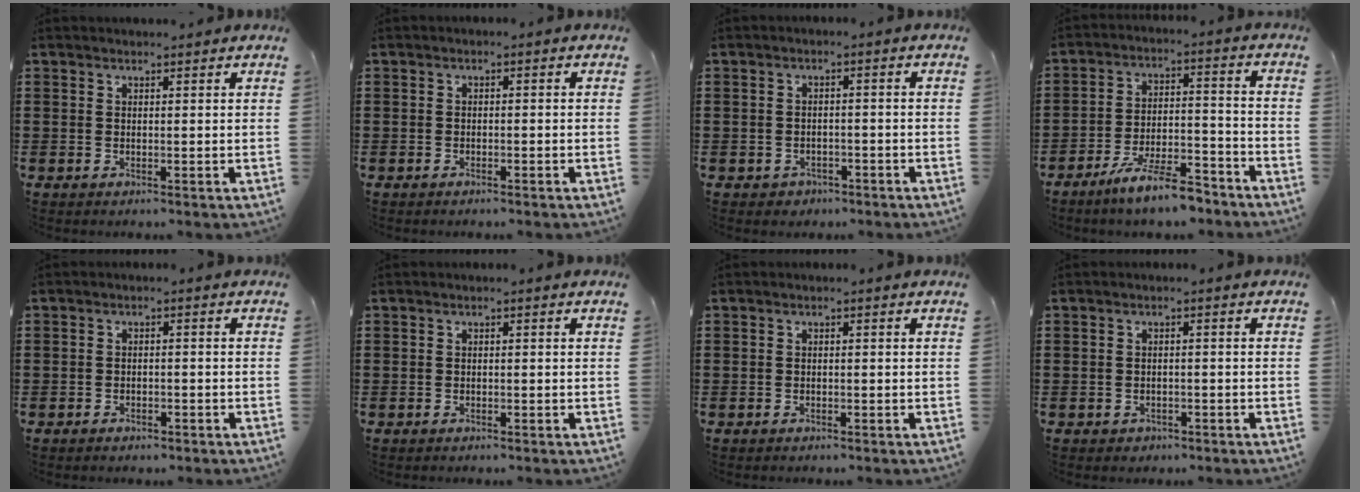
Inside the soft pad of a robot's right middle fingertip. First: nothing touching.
{"total": 0.0}
{"total": 1.1, "force": [-0.9, 0.7, 0.0], "torque": [-0.005, 0.001, -0.021]}
{"total": 8.8, "force": [-7.3, 1.2, 4.8], "torque": [-0.095, 0.007, -0.139]}
{"total": 1.0, "force": [-0.9, 0.4, 0.0], "torque": [-0.002, 0.002, -0.020]}
{"total": 0.0}
{"total": 0.0}
{"total": 0.7, "force": [-0.6, 0.4, 0.0], "torque": [-0.003, 0.002, -0.014]}